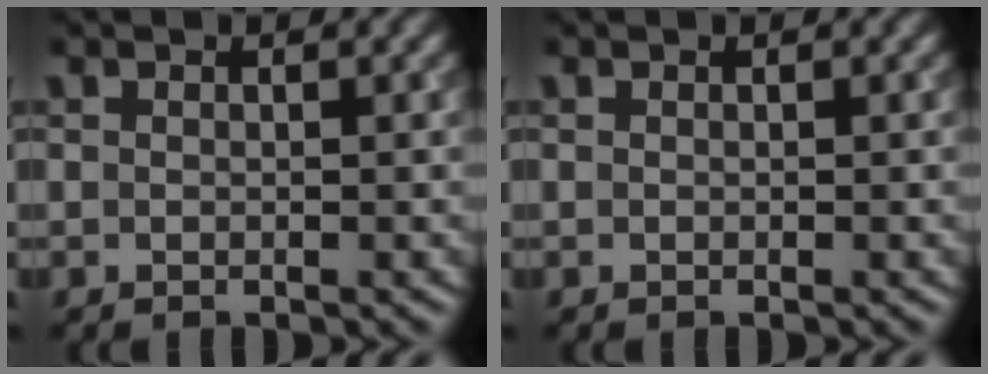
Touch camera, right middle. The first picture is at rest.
{"total": 0.0}